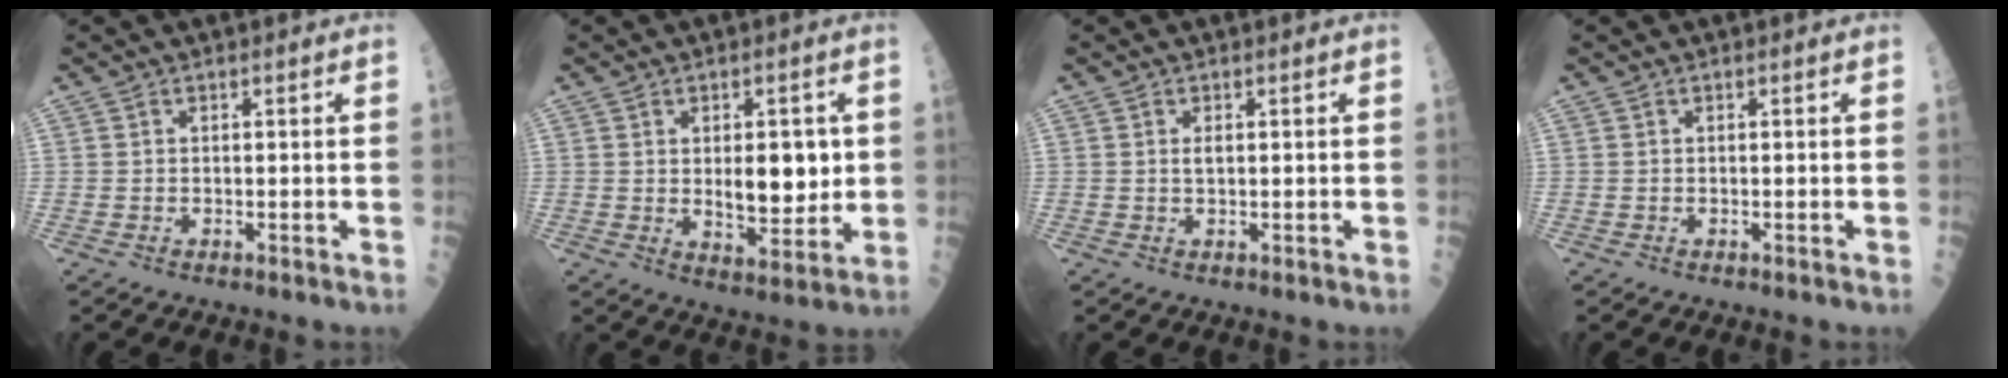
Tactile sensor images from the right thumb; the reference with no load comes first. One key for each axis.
{"total": 9.0, "fx": 0.9, "fy": 4.4, "fz": 7.8, "tx": -0.086, "ty": -0.016, "tz": 0.026}
{"total": 1.1, "fx": 0.3, "fy": 0.4, "fz": 0.9, "tx": -0.016, "ty": -0.001, "tz": 0.005}
{"total": 0.0}